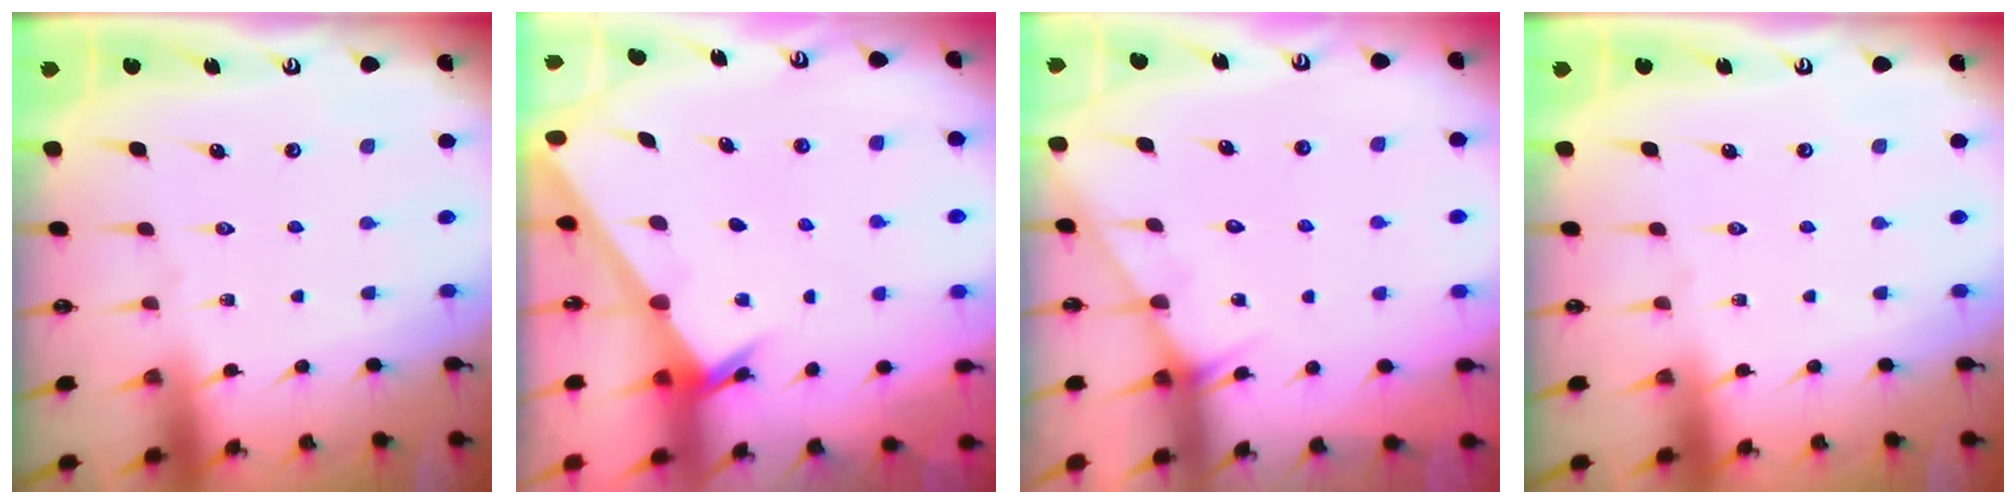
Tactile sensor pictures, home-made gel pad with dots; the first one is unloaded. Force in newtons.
{"total": 2.3, "press": 2.3, "slide": 0.3}
{"total": 6.4, "press": 6.4, "slide": 0.4}
{"total": 0.0}